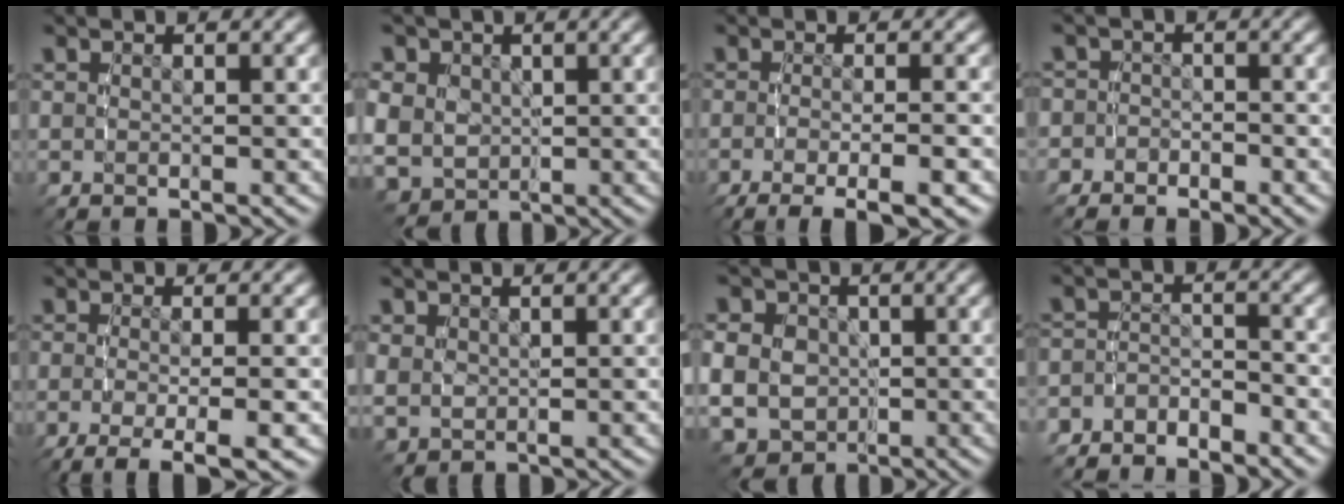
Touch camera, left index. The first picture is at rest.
{"total": 9.6, "force": [-0.2, 8.6, 4.3], "torque": [-0.117, -0.052, 0.014]}
{"total": 6.4, "force": [-4.7, 1.7, 4.0], "torque": [-0.065, -0.018, -0.061]}
{"total": 2.8, "force": [-1.9, 2.1, -0.3], "torque": [-0.004, -0.011, -0.035]}
{"total": 6.0, "force": [-3.9, 1.8, 4.2], "torque": [-0.077, -0.029, -0.044]}
{"total": 3.1, "force": [0.8, 2.7, 1.4], "torque": [-0.050, -0.024, 0.035]}
{"total": 11.1, "force": [-1.1, 10.1, 4.6], "torque": [-0.105, -0.047, -0.012]}
{"total": 4.0, "force": [-3.5, 1.8, 0.7], "torque": [-0.016, -0.012, -0.060]}